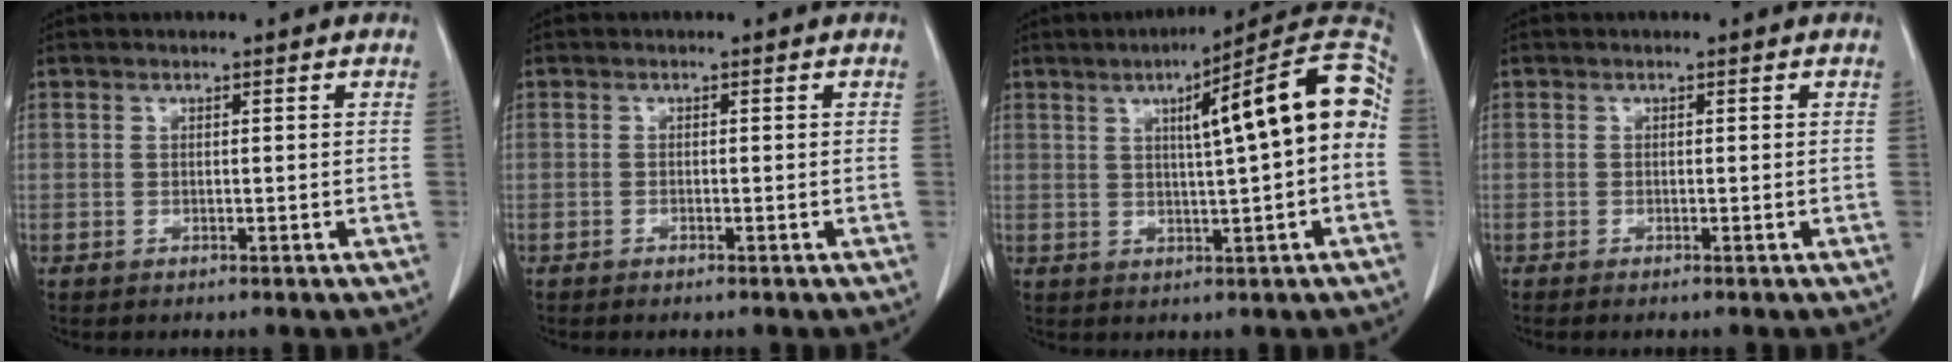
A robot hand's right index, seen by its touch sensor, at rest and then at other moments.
{"total": 0.7, "force": [-0.6, 0.1, 0.4], "torque": [-0.013, -0.002, -0.009]}
{"total": 14.2, "force": [2.0, 0.7, 14.0], "torque": [-0.189, 0.036, 0.022]}
{"total": 0.7, "force": [-0.6, 0.0, 0.4], "torque": [-0.009, -0.002, -0.010]}